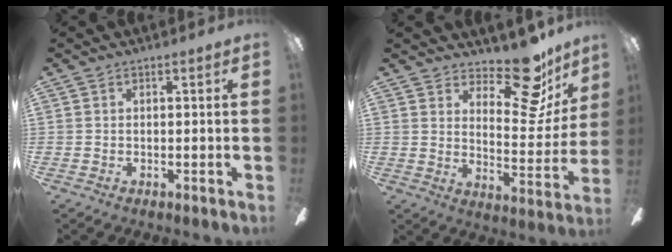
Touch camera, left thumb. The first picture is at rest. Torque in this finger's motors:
{"motor_torque": [-0.10, 0.06, -0.07, -0.34, 0.04]}